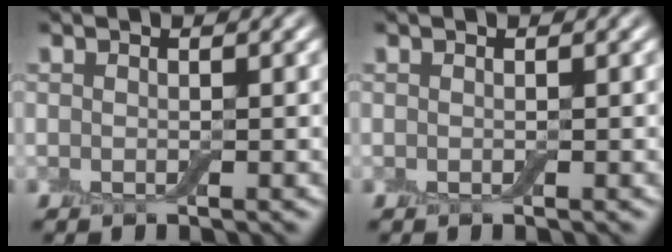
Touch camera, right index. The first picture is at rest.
{"total": 0.0}